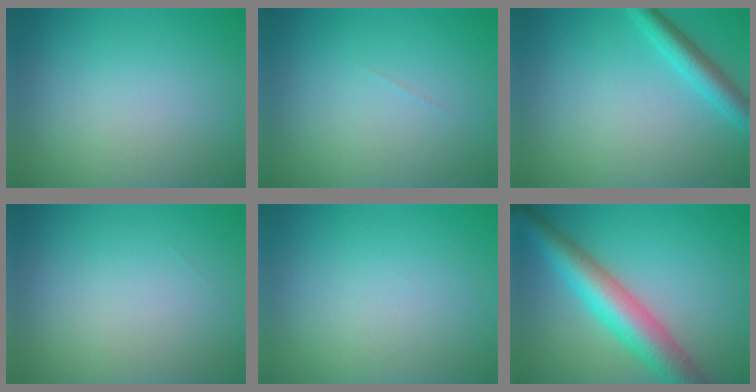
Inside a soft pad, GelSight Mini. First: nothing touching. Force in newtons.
{"total": 0.0}
{"total": 3.0, "press": 3.0, "slide": 0.1}
{"total": 0.0}
{"total": 0.0}
{"total": 7.5, "press": 7.5, "slide": 0.1}